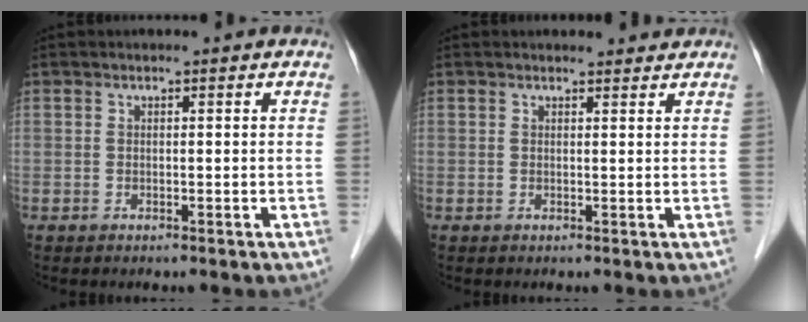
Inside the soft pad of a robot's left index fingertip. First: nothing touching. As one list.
[{"total": 2.6, "force": [2.5, 0.5, 0.4], "torque": [-0.009, 0.003, 0.028]}]